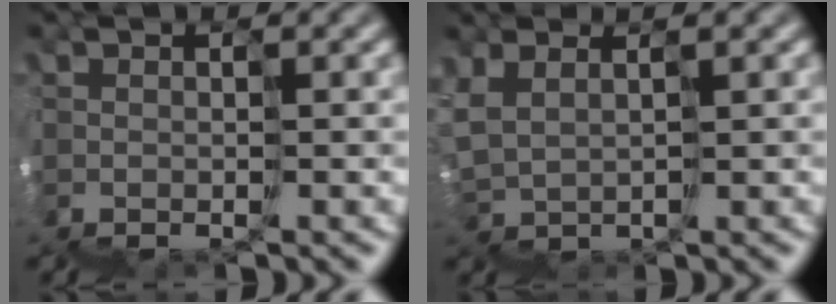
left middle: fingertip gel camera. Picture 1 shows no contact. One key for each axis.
{"total": 2.8, "fx": 2.3, "fy": -0.4, "fz": -1.6, "tx": 0.004, "ty": 0.030, "tz": 0.049}